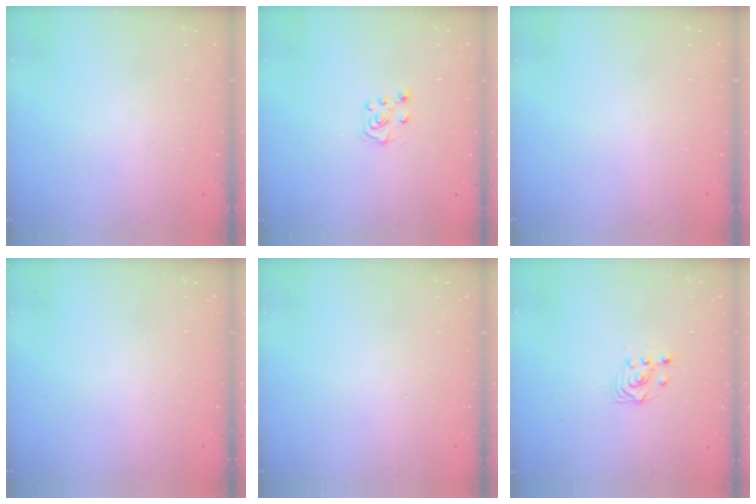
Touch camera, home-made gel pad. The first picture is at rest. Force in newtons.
{"total": 4.9, "press": 4.9, "slide": 0.6}
{"total": 0.0}
{"total": 0.0}
{"total": 0.0}
{"total": 3.4, "press": 3.4, "slide": 0.5}